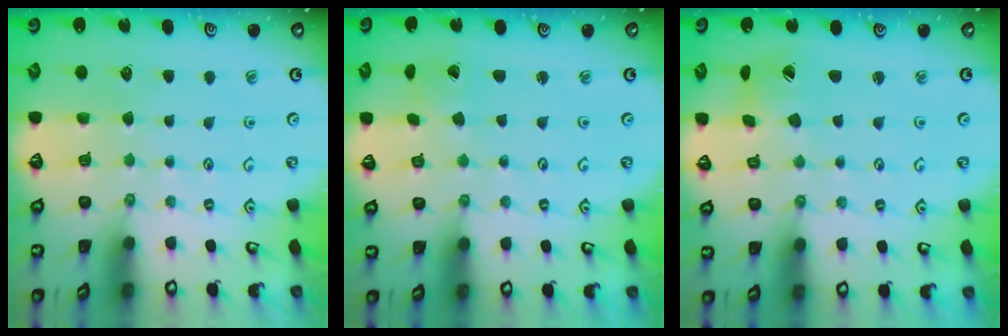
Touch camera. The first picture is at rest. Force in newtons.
{"total": 1.5, "press": 1.5, "slide": 0.3}
{"total": 3.7, "press": 3.7, "slide": 0.5}